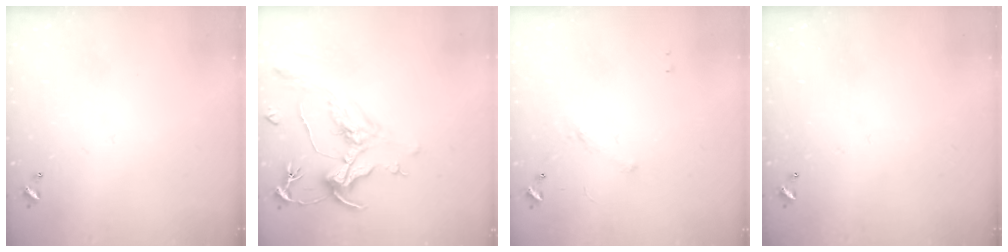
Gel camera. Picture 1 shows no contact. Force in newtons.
{"total": 2.1, "press": 1.7, "slide": 1.3}
{"total": 4.7, "press": 4.6, "slide": 0.9}
{"total": 0.0}